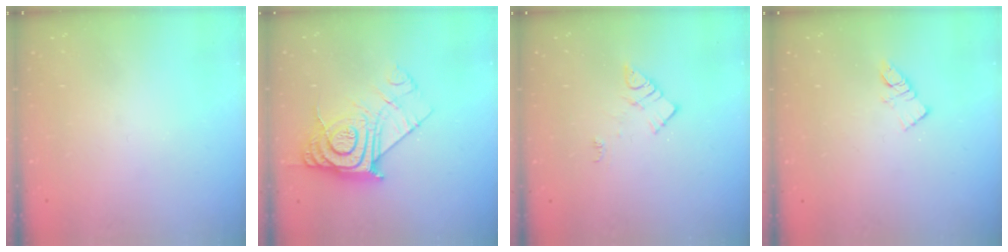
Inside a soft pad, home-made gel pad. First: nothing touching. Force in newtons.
{"total": 15.3, "press": 15.2, "slide": 1.1}
{"total": 8.3, "press": 8.2, "slide": 0.5}
{"total": 5.7, "press": 5.7, "slide": 0.2}